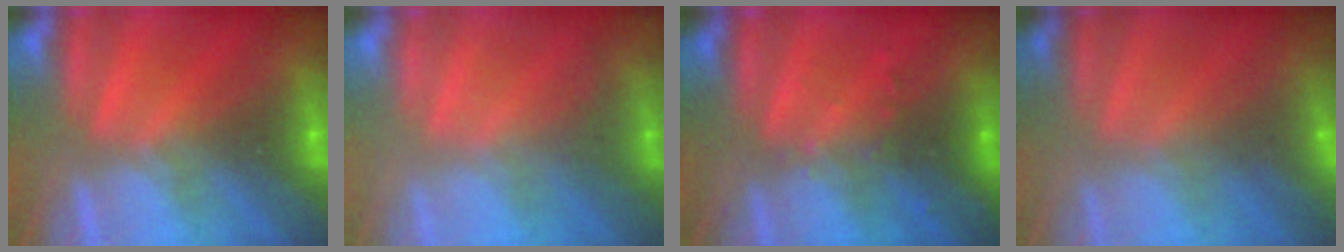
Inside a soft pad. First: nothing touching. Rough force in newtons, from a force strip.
{"total": 2.3}
{"total": 2.8}
{"total": 3.0}